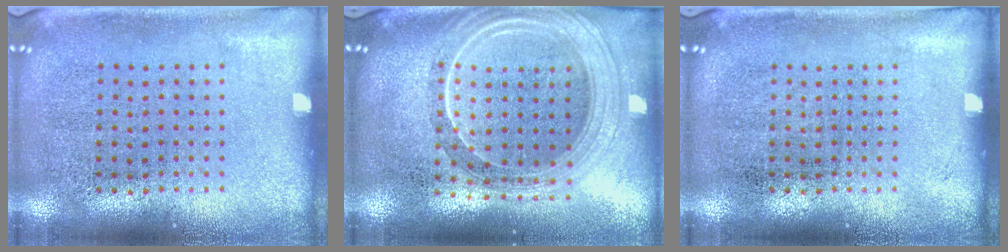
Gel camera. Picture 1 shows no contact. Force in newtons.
{"total": 2.4, "press": 2.1, "slide": 1.2}
{"total": 0.0}